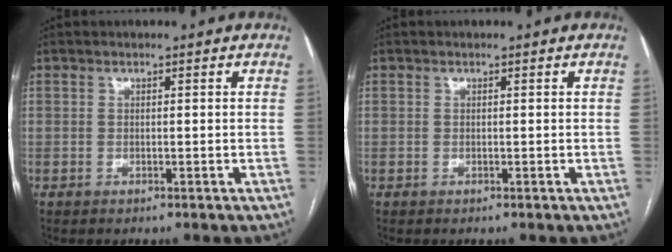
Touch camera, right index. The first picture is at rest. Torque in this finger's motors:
{"motor_torque": [0.00, 0.00, 0.00, 0.01]}